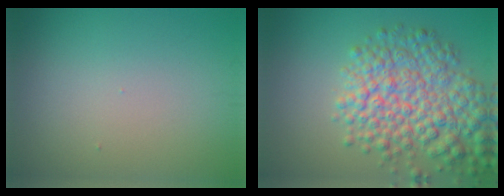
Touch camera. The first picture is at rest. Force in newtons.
{"total": 8.3, "press": 8.3, "slide": 0.3}